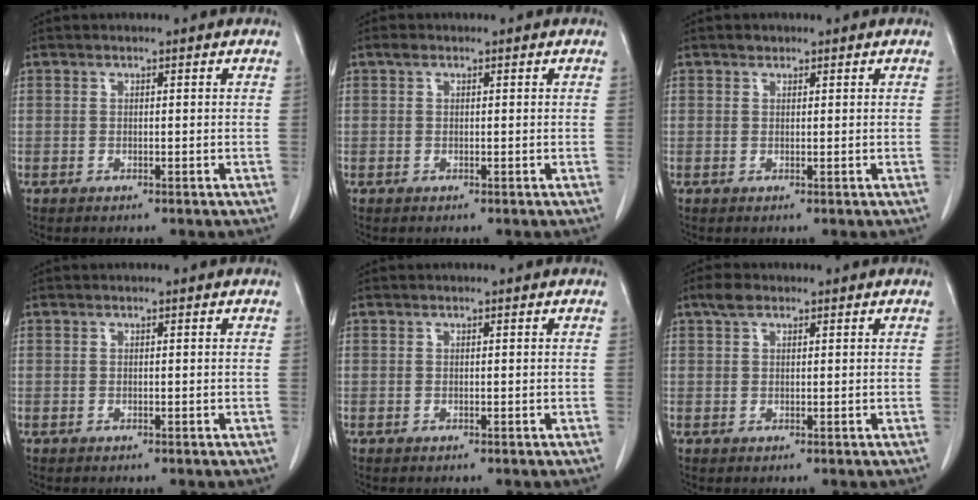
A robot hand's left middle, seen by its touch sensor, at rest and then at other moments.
{"total": 0.7, "force": [0.4, 0.4, 0.4], "torque": [-0.008, 0.008, 0.006]}
{"total": 0.8, "force": [0.6, 0.4, 0.1], "torque": [-0.001, -0.001, 0.008]}
{"total": 0.0}
{"total": 0.0}
{"total": 2.1, "force": [1.4, 1.1, 1.2], "torque": [-0.027, 0.012, 0.027]}